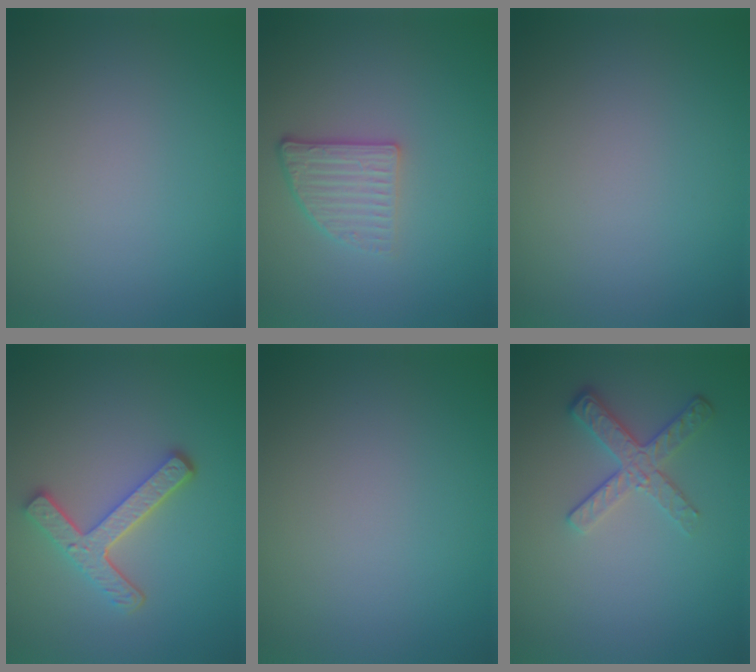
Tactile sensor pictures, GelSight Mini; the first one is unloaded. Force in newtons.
{"total": 3.0, "press": 2.3, "slide": 1.8}
{"total": 0.0}
{"total": 4.3, "press": 3.3, "slide": 2.7}
{"total": 0.0}
{"total": 3.0, "press": 2.3, "slide": 1.9}